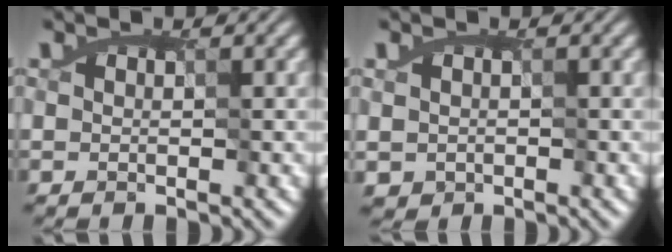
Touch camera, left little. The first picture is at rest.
{"total": 0.8, "force": [-0.2, 0.7, 0.1], "torque": [-0.013, -0.004, 0.006]}